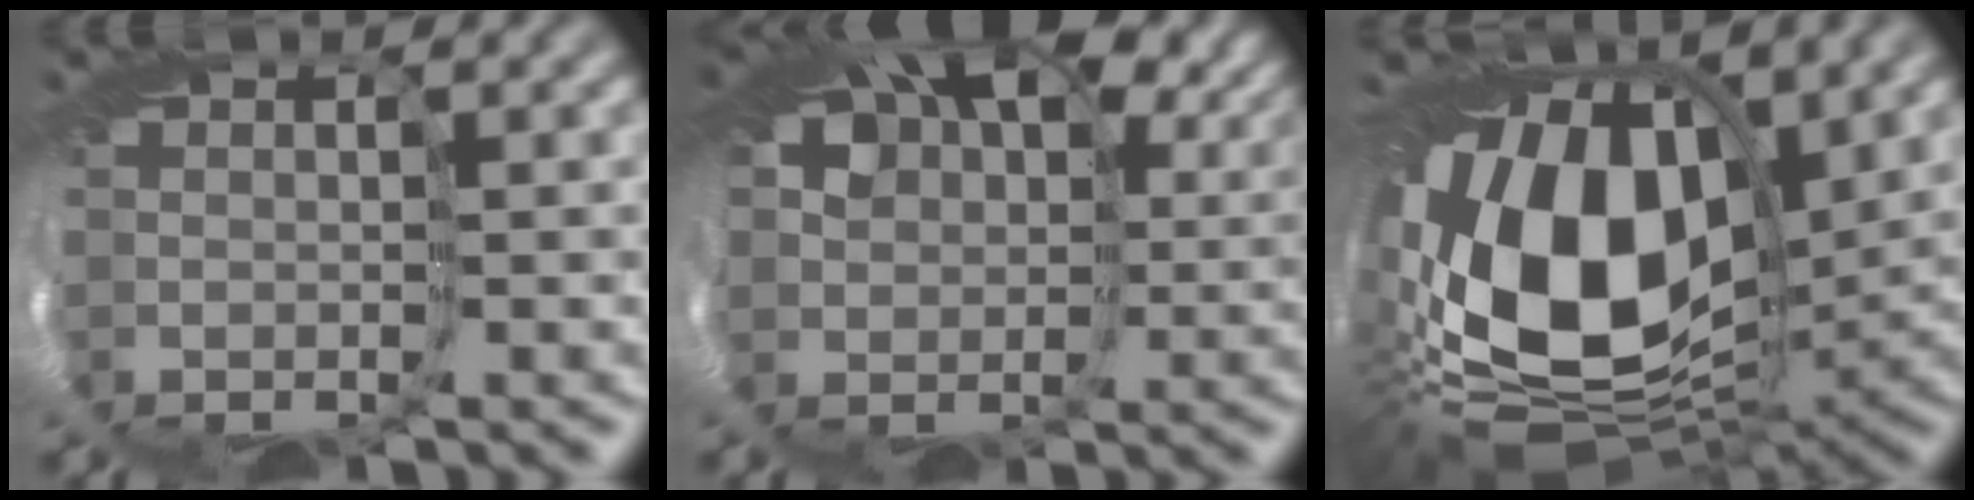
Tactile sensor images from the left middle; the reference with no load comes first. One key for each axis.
{"total": 15.5, "fx": 7.6, "fy": 10.7, "fz": 8.3, "tx": -0.198, "ty": 0.044, "tz": 0.142}
{"total": 15.8, "fx": 1.9, "fy": 10.2, "fz": 12.0, "tx": -0.264, "ty": -0.006, "tz": 0.031}